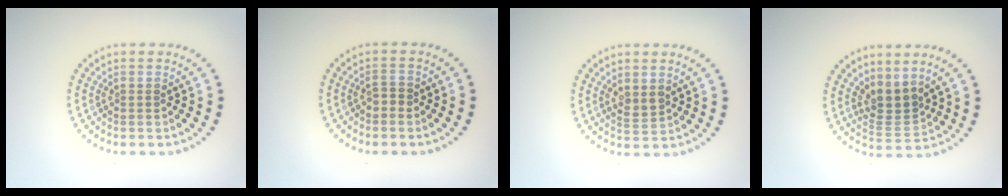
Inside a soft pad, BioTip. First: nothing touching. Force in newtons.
{"total": 1.0, "press": 0.9, "slide": 0.5}
{"total": 1.5, "press": 1.4, "slide": 0.5}
{"total": 2.8, "press": 2.1, "slide": 1.9}